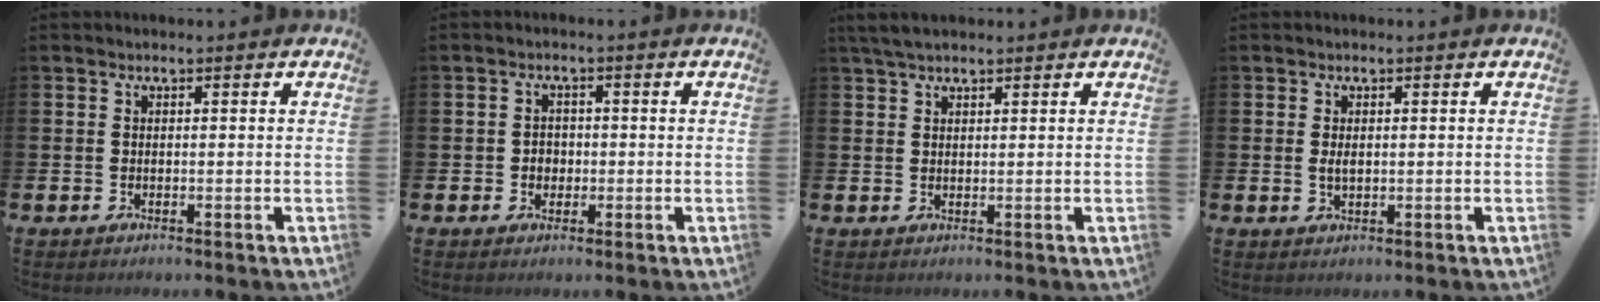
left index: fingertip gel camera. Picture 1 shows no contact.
{"total": 2.0, "force": [-0.2, 1.8, 0.7], "torque": [0.003, -0.001, -0.012]}
{"total": 2.9, "force": [2.3, 0.9, 1.5], "torque": [-0.031, 0.002, 0.043]}
{"total": 1.2, "force": [0.3, 0.6, 1.0], "torque": [-0.016, 0.003, 0.002]}